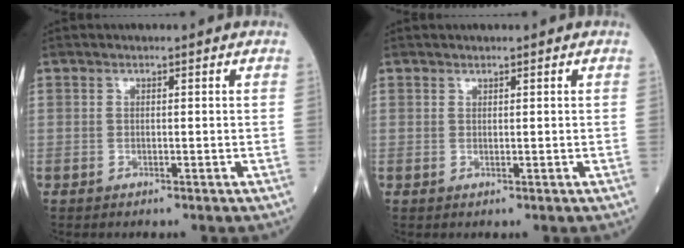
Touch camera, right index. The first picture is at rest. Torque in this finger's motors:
{"motor_torque": [-0.08, 0.04, -0.03, -0.01]}